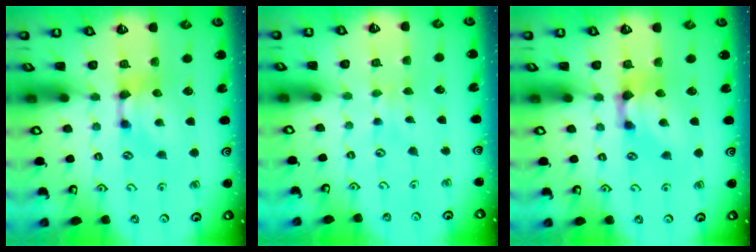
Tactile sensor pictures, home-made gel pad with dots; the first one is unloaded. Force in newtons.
{"total": 3.4, "press": 3.4, "slide": 0.4}
{"total": 1.3, "press": 0.5, "slide": 1.2}